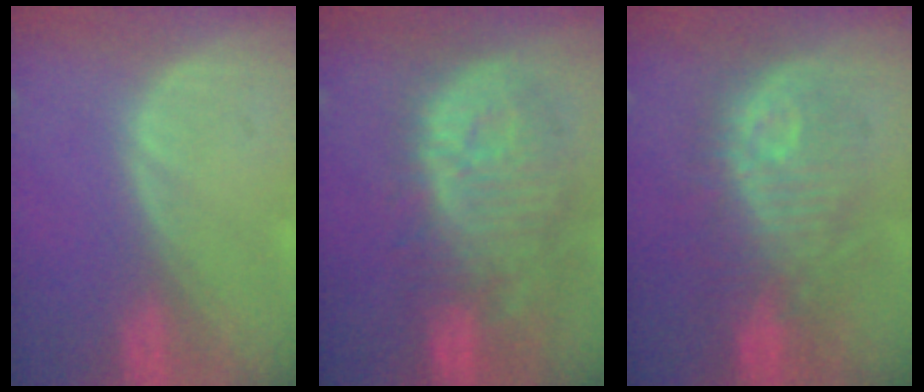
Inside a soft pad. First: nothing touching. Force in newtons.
{"total": 12.4, "press": 11.0, "slide": 5.7}
{"total": 10.0, "press": 10.0, "slide": 0.8}